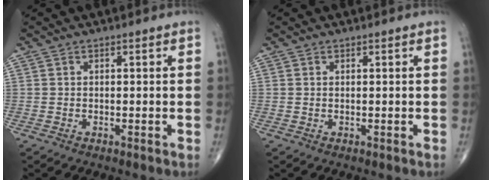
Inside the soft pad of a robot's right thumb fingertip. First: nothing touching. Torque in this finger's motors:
{"motor_torque": [-0.08, 0.27, -0.19, 0.01, 0.01]}